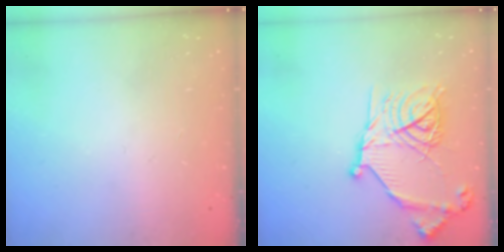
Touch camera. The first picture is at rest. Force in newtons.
{"total": 18.2, "press": 18.2, "slide": 1.1}